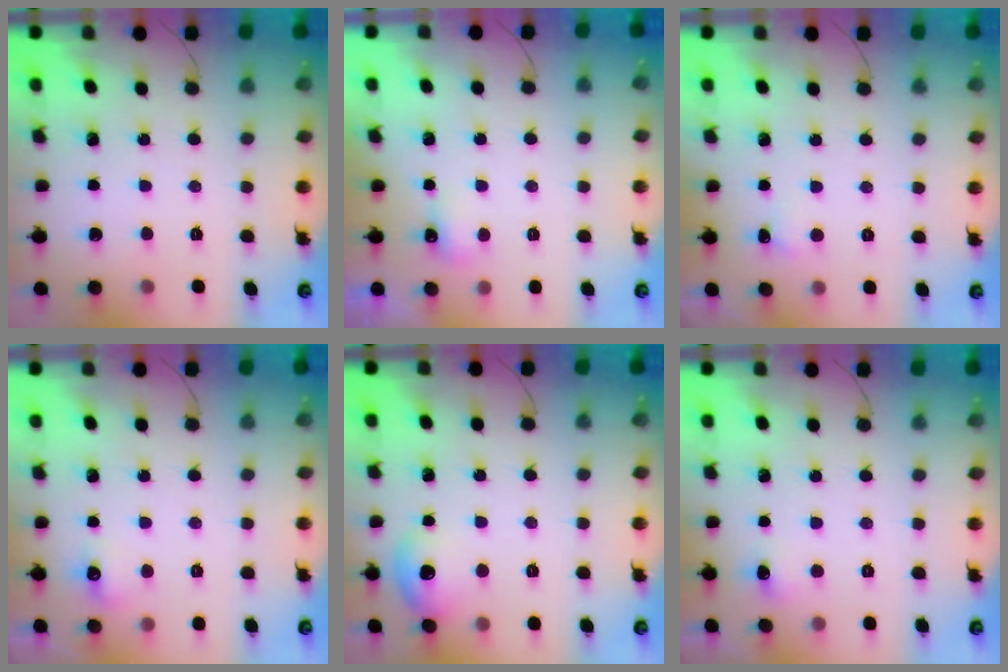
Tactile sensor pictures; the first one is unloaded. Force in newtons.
{"total": 4.2, "press": 4.0, "slide": 1.0}
{"total": 3.7, "press": 3.4, "slide": 1.2}
{"total": 4.9, "press": 4.8, "slide": 1.2}
{"total": 9.2, "press": 8.2, "slide": 4.0}
{"total": 5.1, "press": 4.9, "slide": 1.3}